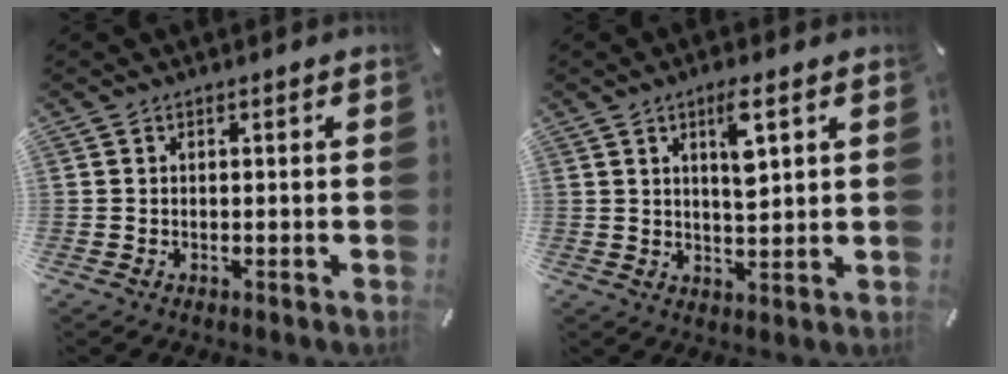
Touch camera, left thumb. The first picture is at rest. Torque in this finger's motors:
{"motor_torque": [0.31, -0.15, 0.26, 0.10, 0.04]}